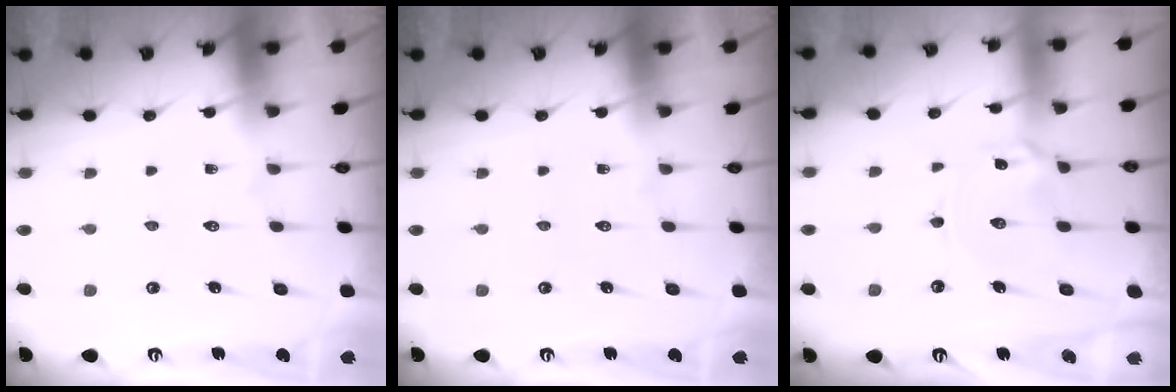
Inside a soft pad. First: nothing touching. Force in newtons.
{"total": 0.0}
{"total": 2.4, "press": 2.4, "slide": 0.3}